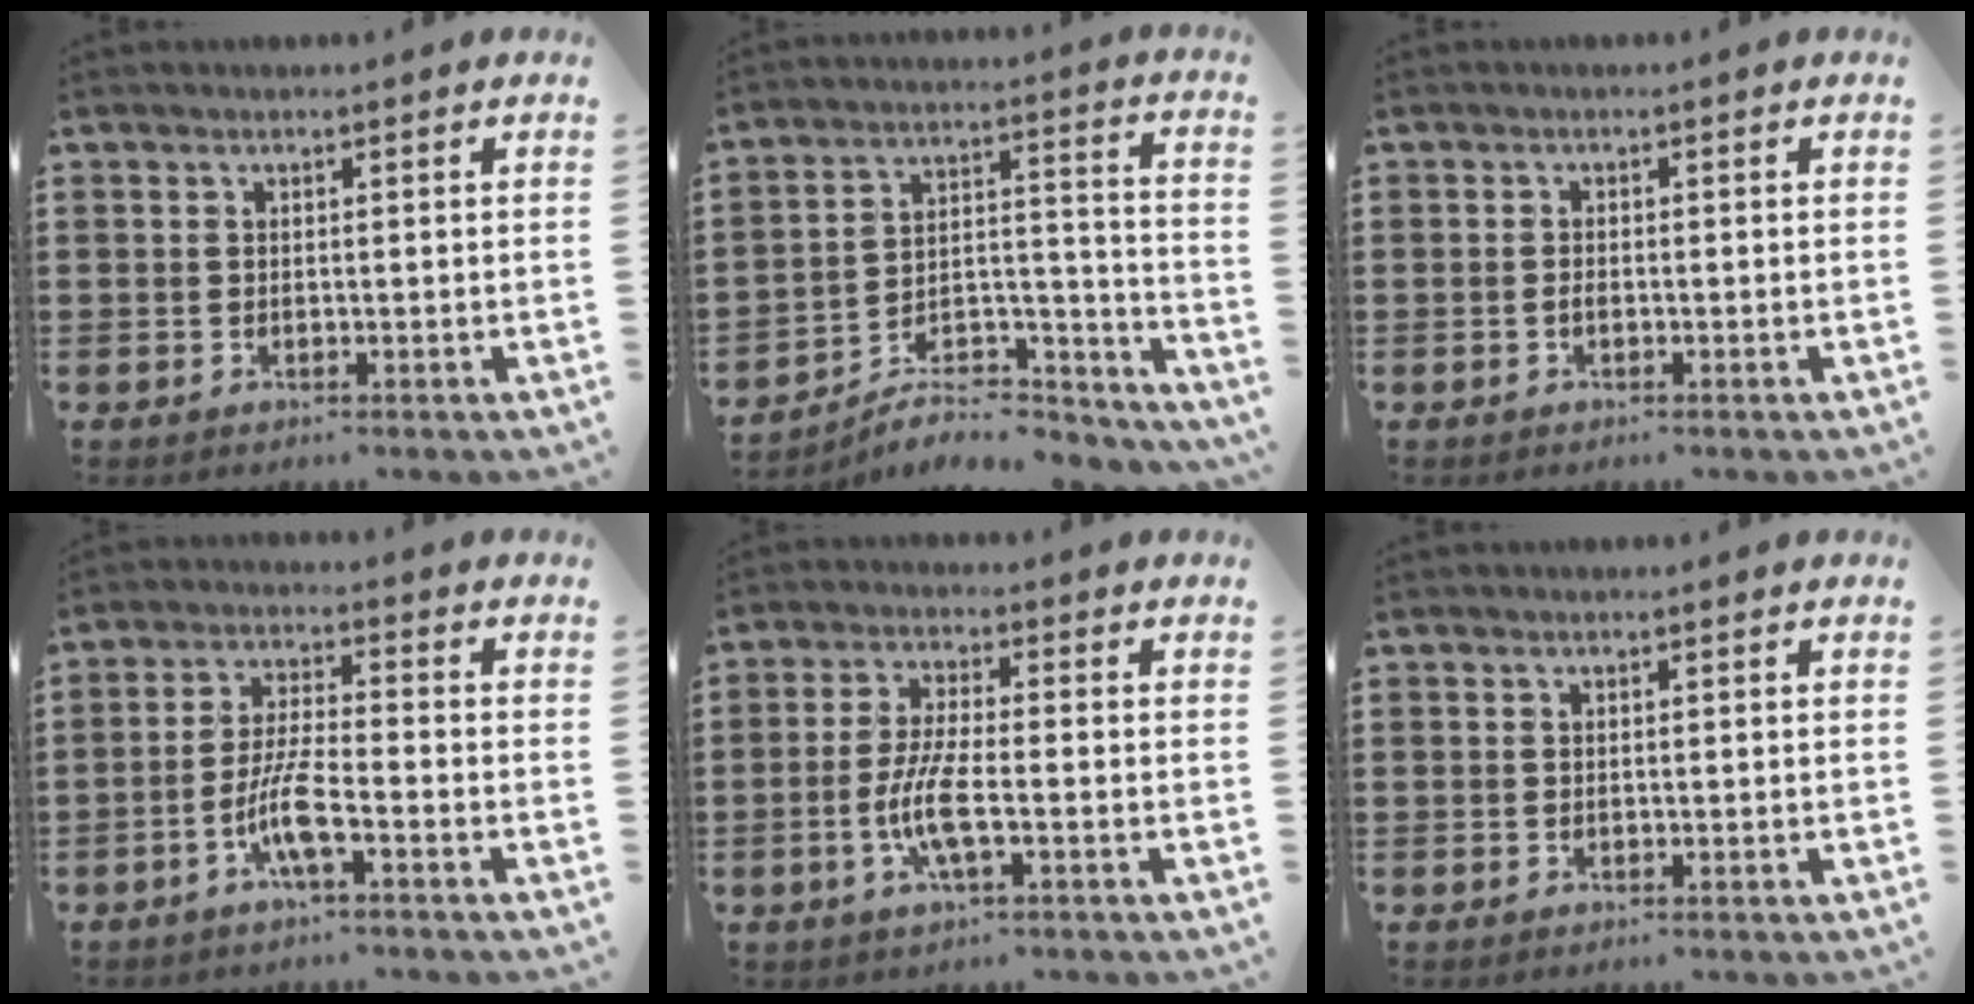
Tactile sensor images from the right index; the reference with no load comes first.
{"total": 5.7, "force": [-5.0, 1.9, 2.0], "torque": [-0.030, 0.000, -0.096]}
{"total": 0.7, "force": [-0.3, 0.3, 0.6], "torque": [-0.013, -0.004, -0.005]}
{"total": 6.6, "force": [-3.2, 0.9, 5.7], "torque": [-0.128, -0.010, -0.065]}
{"total": 6.5, "force": [-2.0, 1.5, 6.1], "torque": [-0.136, -0.011, -0.044]}
{"total": 0.0}